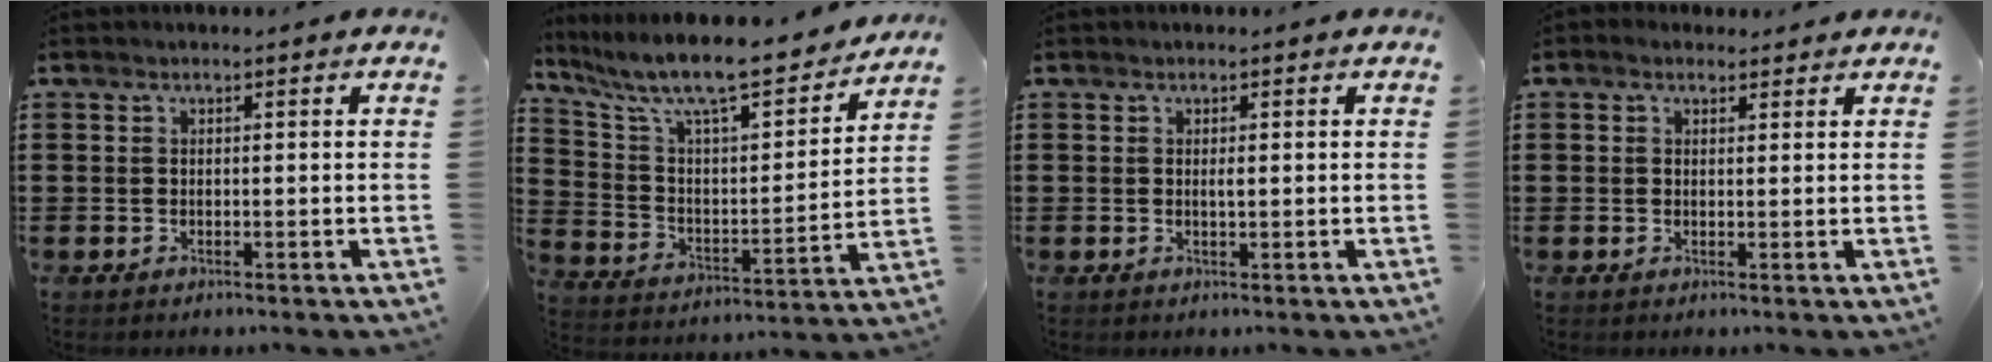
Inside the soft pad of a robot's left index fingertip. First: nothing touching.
{"total": 10.5, "force": [9.0, 1.5, 5.2], "torque": [-0.132, -0.065, 0.148]}
{"total": 1.0, "force": [0.1, 0.2, 1.0], "torque": [-0.020, 0.000, 0.002]}
{"total": 1.4, "force": [1.1, 0.8, 0.3], "torque": [-0.009, 0.007, 0.022]}